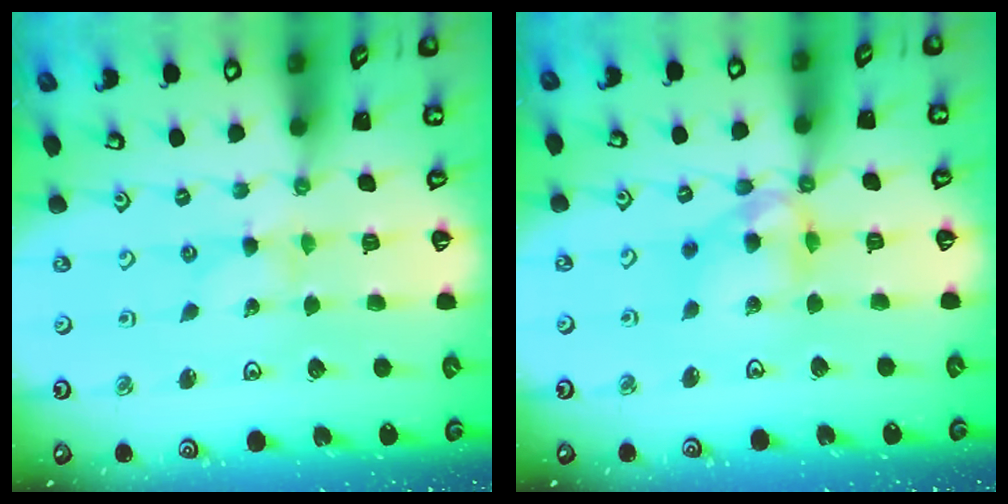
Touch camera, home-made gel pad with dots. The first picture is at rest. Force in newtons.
{"total": 12.3, "press": 12.0, "slide": 2.7}